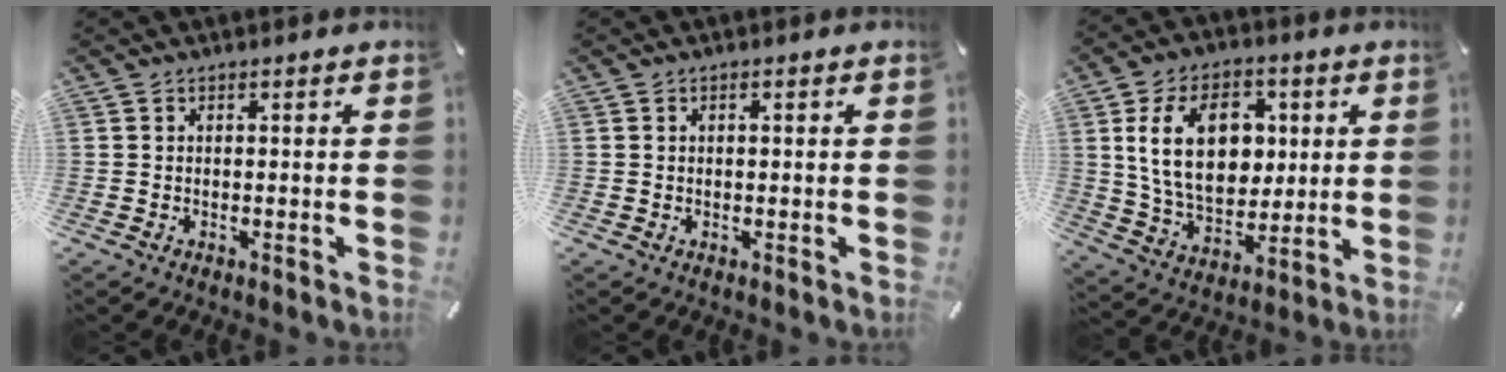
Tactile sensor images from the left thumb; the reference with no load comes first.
{"total": 0.6, "force": [0.1, 0.3, 0.5], "torque": [-0.008, 0.002, 0.001]}
{"total": 18.0, "force": [3.8, 12.6, 12.3], "torque": [-0.229, 0.013, 0.067]}